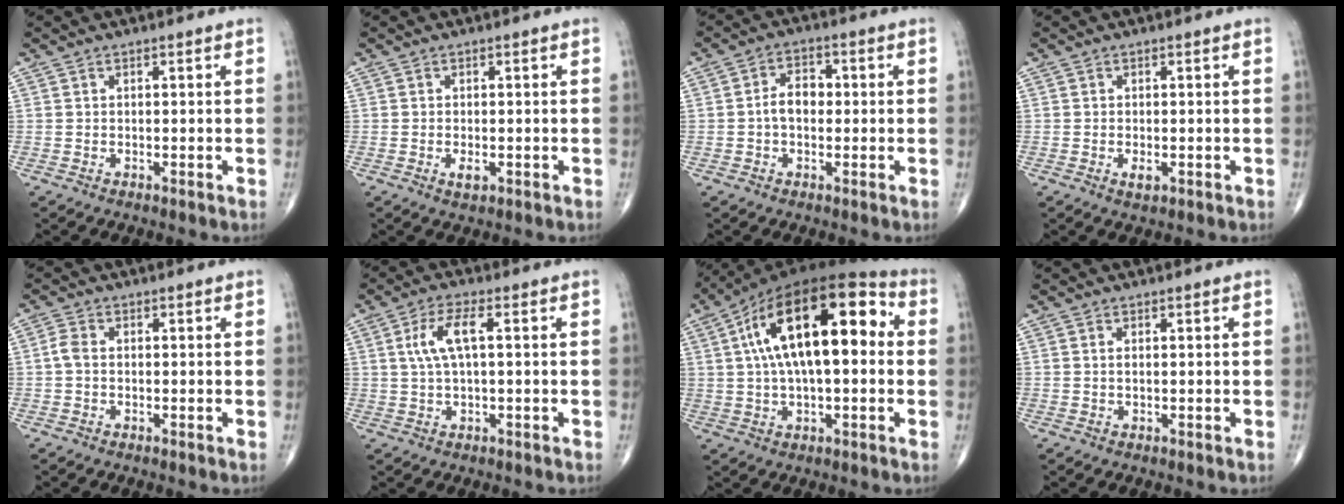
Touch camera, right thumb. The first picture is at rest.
{"total": 1.7, "force": [-0.5, 0.8, 1.4], "torque": [-0.027, -0.002, -0.007]}
{"total": 4.9, "force": [-0.3, 3.4, 3.6], "torque": [-0.053, 0.019, -0.013]}
{"total": 1.5, "force": [-0.4, 0.7, 1.2], "torque": [-0.023, -0.002, -0.006]}
{"total": 2.3, "force": [-0.2, 1.5, 1.7], "torque": [-0.036, 0.004, -0.010]}
{"total": 6.2, "force": [1.2, 1.9, 5.8], "torque": [-0.133, 0.014, 0.024]}
{"total": 21.7, "force": [4.0, 9.6, 19.1], "torque": [-0.312, 0.034, 0.052]}
{"total": 0.6, "force": [0.1, 0.2, 0.6], "torque": [-0.017, 0.002, 0.004]}